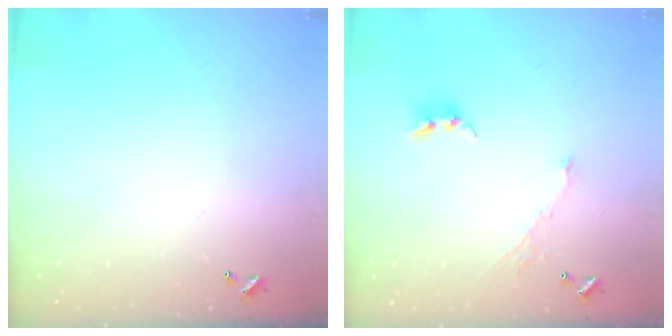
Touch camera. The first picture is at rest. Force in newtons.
{"total": 5.4, "press": 5.3, "slide": 0.7}